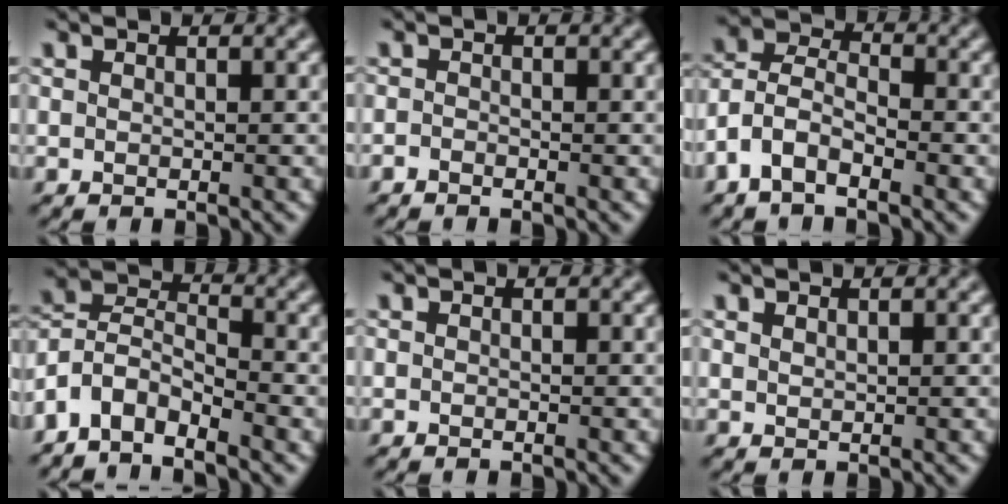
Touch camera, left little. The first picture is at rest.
{"total": 0.7, "force": [-0.7, 0.3, 0.2], "torque": [-0.004, 0.001, -0.013]}
{"total": 4.6, "force": [-2.7, 2.3, 3.0], "torque": [-0.062, 0.011, -0.064]}
{"total": 5.0, "force": [-3.9, 2.1, 2.4], "torque": [-0.046, 0.005, -0.085]}
{"total": 0.0}
{"total": 0.5, "force": [0.5, 0.1, 0.1], "torque": [-0.007, 0.001, 0.012]}